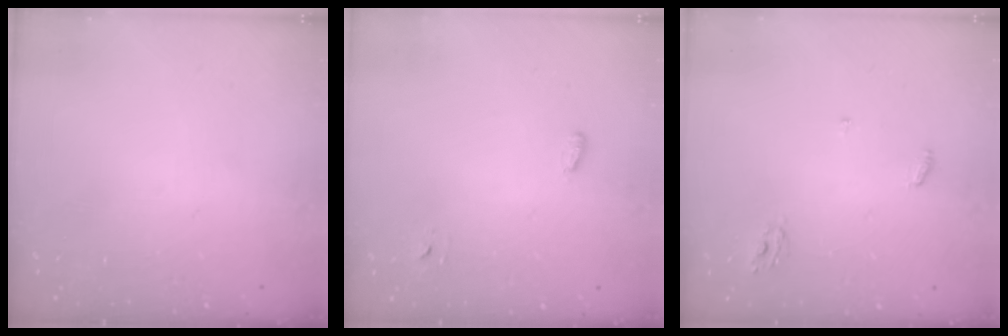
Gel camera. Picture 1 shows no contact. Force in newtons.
{"total": 2.8, "press": 2.7, "slide": 0.6}
{"total": 4.1, "press": 4.1, "slide": 0.2}